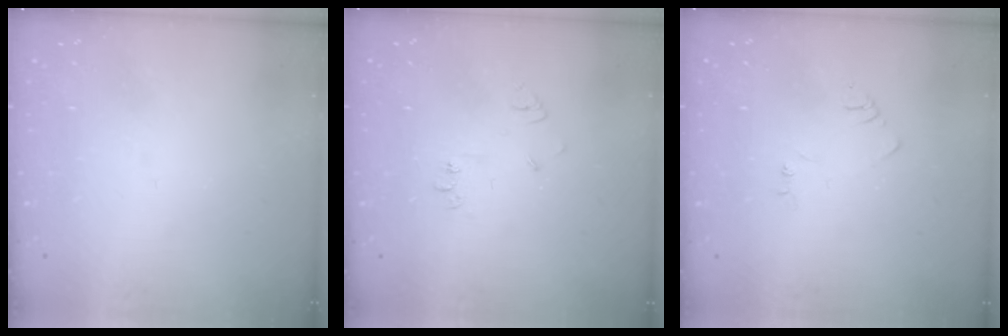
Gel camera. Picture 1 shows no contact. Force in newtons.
{"total": 4.9, "press": 4.8, "slide": 0.7}
{"total": 3.0, "press": 3.0, "slide": 0.4}